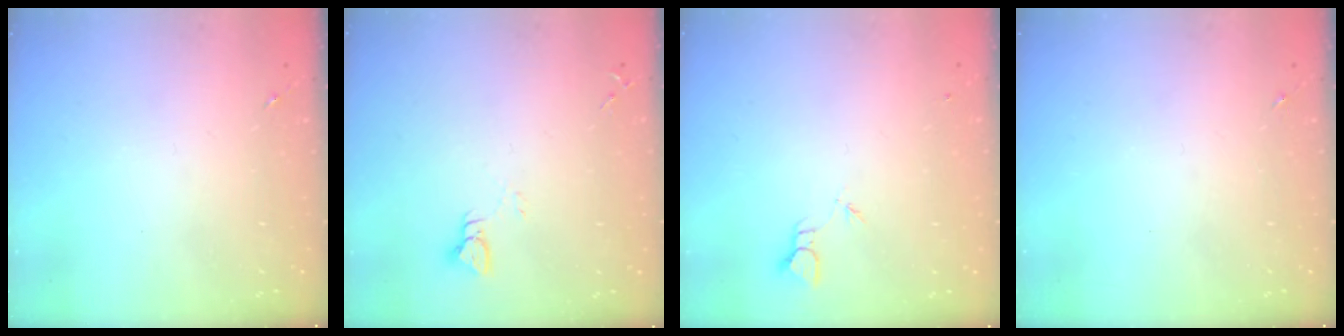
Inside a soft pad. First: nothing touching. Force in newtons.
{"total": 2.9, "press": 2.9, "slide": 0.2}
{"total": 1.9, "press": 1.9, "slide": 0.1}
{"total": 0.0}